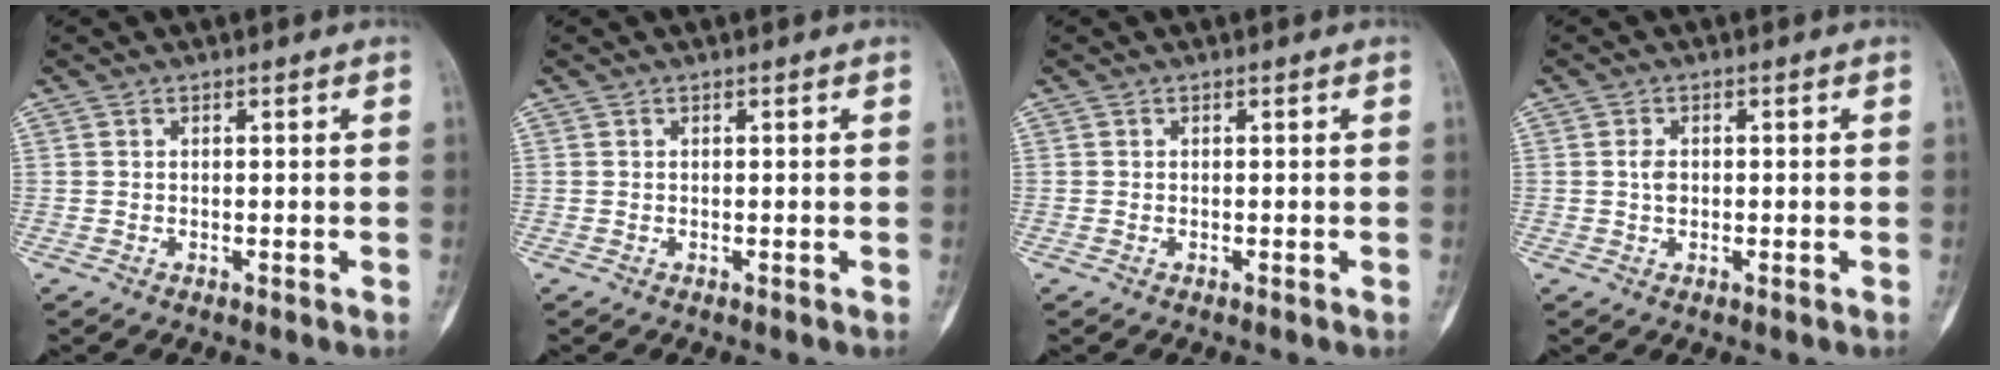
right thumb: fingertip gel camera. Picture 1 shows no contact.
{"total": 0.0}
{"total": 0.0}
{"total": 1.9, "force": [0.0, 1.3, 1.4], "torque": [-0.020, 0.003, -0.002]}